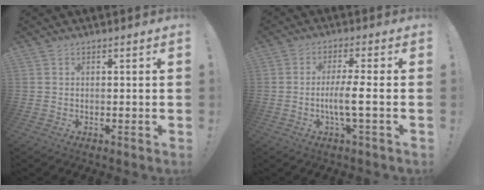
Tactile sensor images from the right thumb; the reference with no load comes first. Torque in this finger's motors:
{"motor_torque": [0.16, 0.24, 0.24, -0.32, -0.02]}